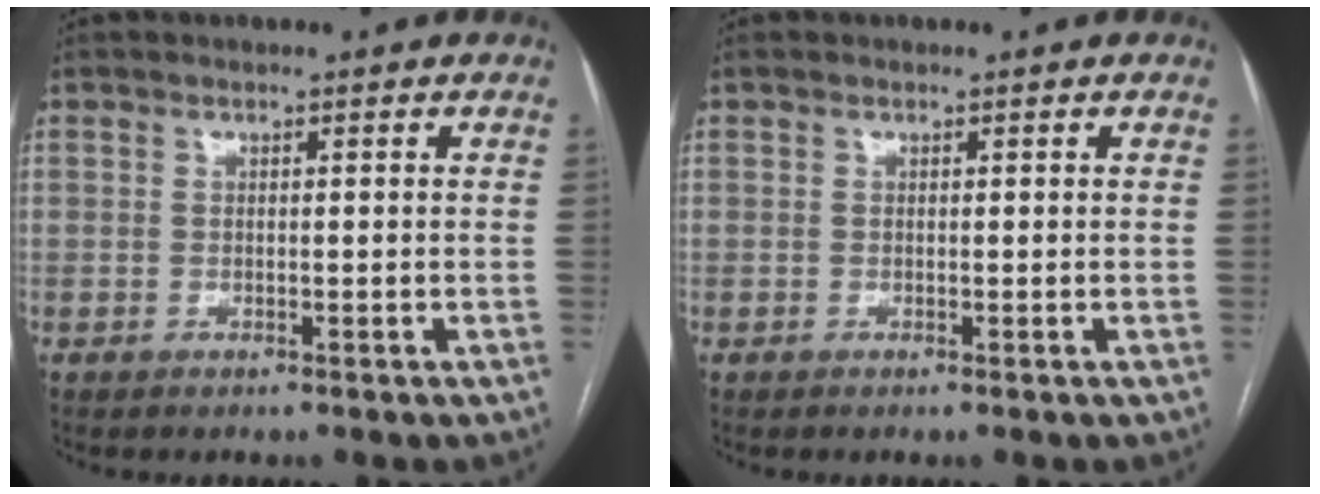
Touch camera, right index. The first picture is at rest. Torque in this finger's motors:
{"motor_torque": [-0.02, 0.08, 0.02, 0.00]}